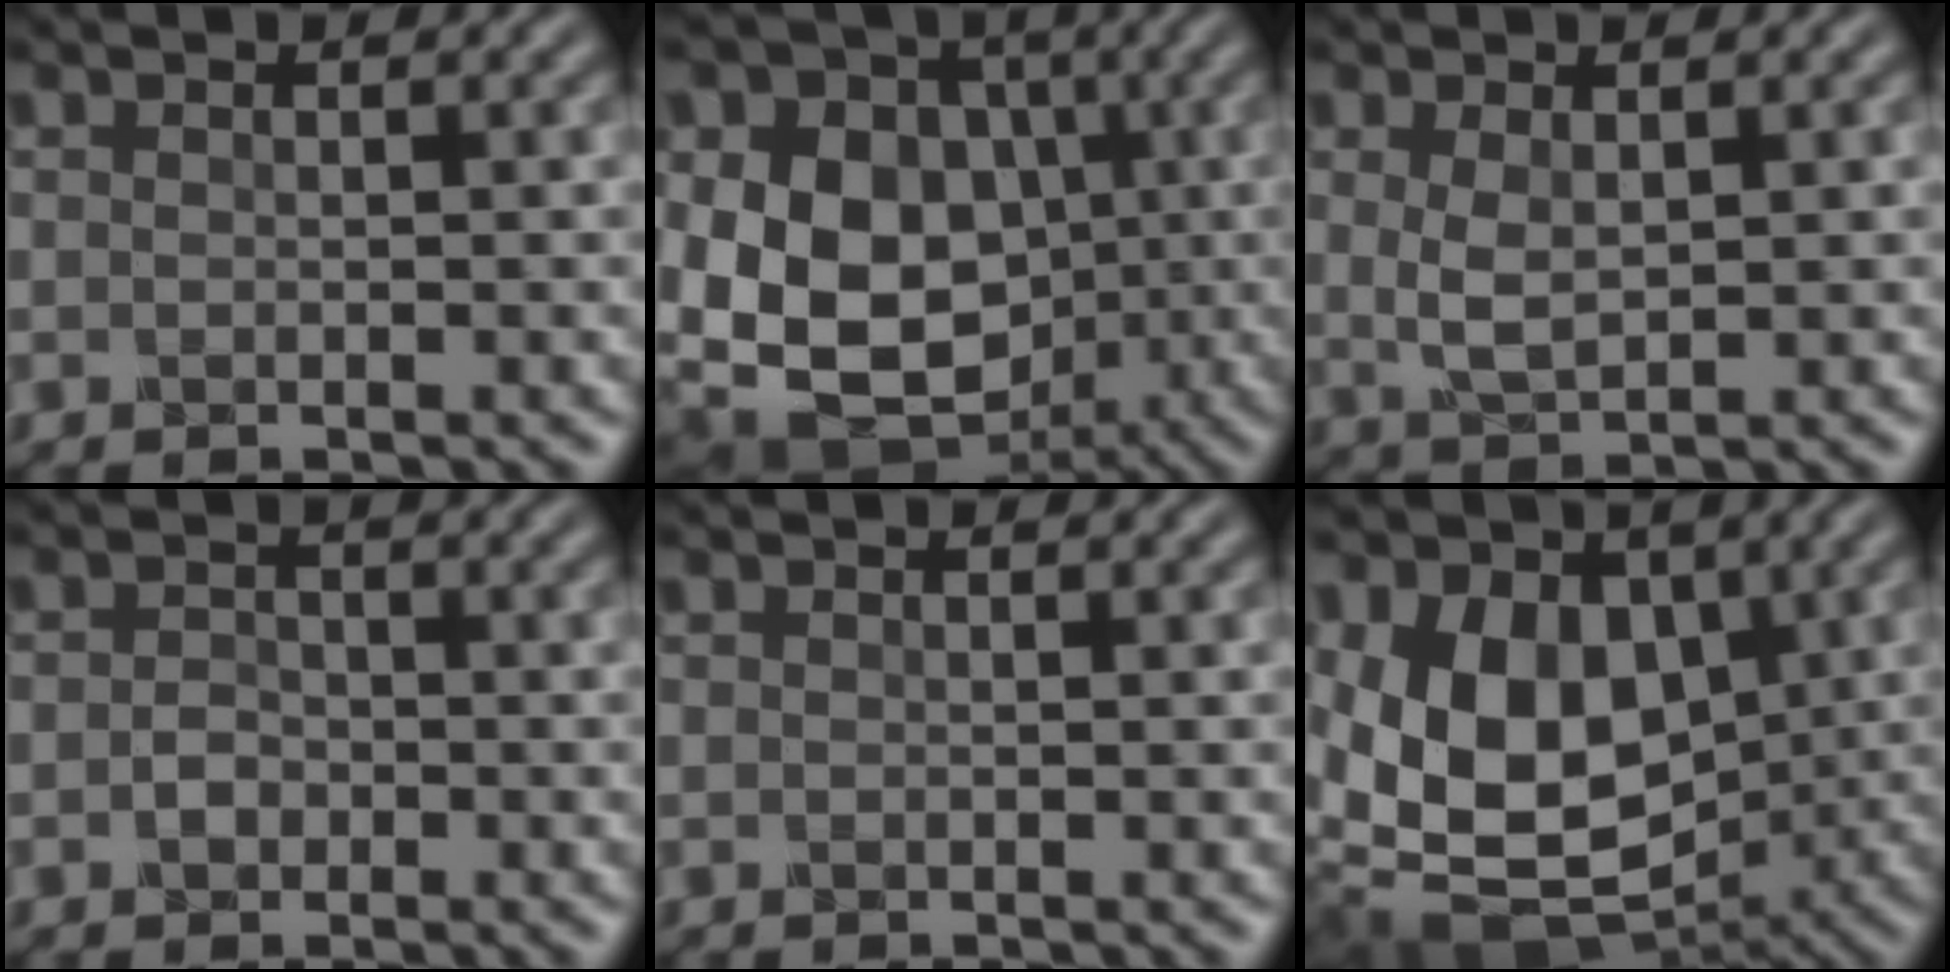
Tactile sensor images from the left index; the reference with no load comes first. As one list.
[{"total": 15.6, "force": [0.1, 13.1, 8.4], "torque": [-0.184, 0.018, -0.010]}, {"total": 2.1, "force": [0.5, 1.2, 1.7], "torque": [-0.049, 0.000, 0.014]}, {"total": 0.9, "force": [-0.4, 0.8, 0.2], "torque": [-0.014, 0.005, -0.010]}, {"total": 0.0}, {"total": 13.1, "force": [0.3, 9.3, 9.2], "torque": [-0.163, -0.016, 0.007]}]